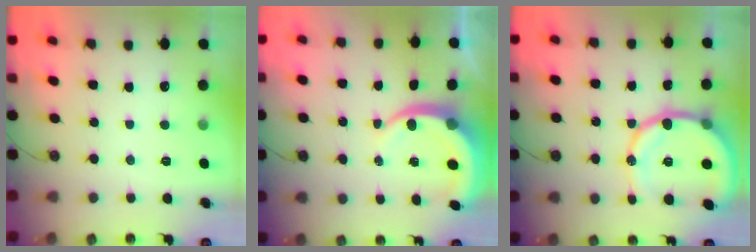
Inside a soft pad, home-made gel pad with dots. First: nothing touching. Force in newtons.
{"total": 7.8, "press": 7.7, "slide": 1.0}
{"total": 15.7, "press": 15.5, "slide": 2.8}